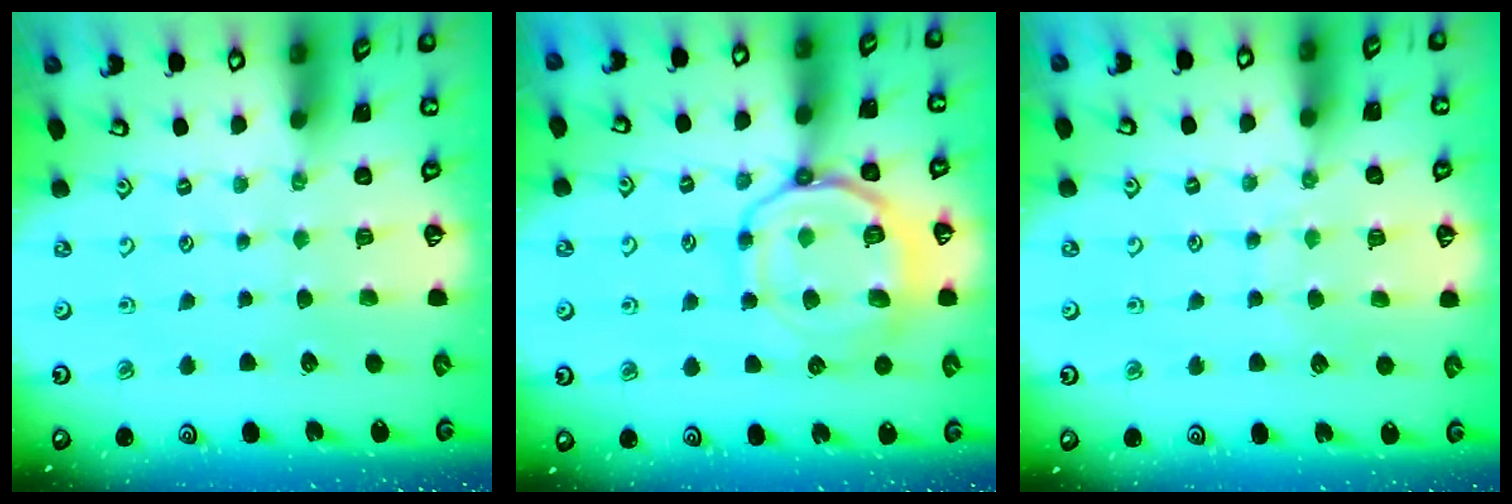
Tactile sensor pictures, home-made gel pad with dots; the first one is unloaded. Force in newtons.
{"total": 14.7, "press": 14.6, "slide": 1.7}
{"total": 6.9, "press": 6.9, "slide": 0.8}